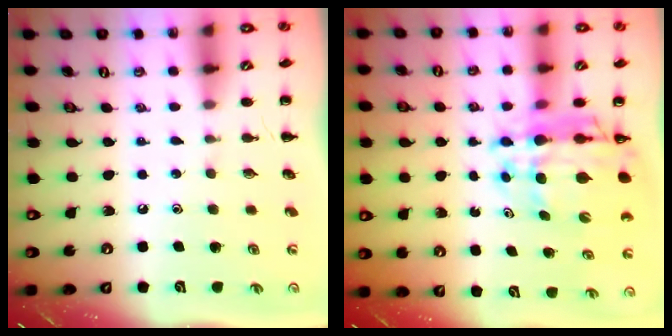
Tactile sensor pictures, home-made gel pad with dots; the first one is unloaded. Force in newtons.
{"total": 12.7, "press": 12.2, "slide": 3.5}